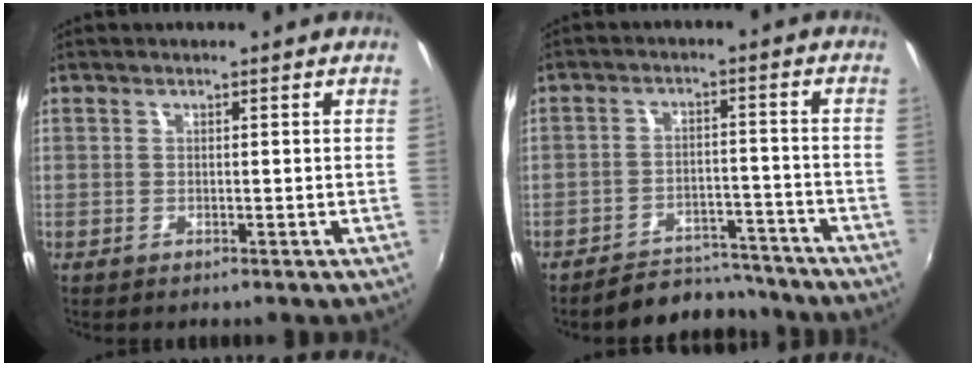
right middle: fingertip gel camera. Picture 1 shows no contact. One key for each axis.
{"total": 9.9, "fx": -9.1, "fy": 3.3, "fz": 1.8, "tx": -0.048, "ty": 0.019, "tz": -0.120}